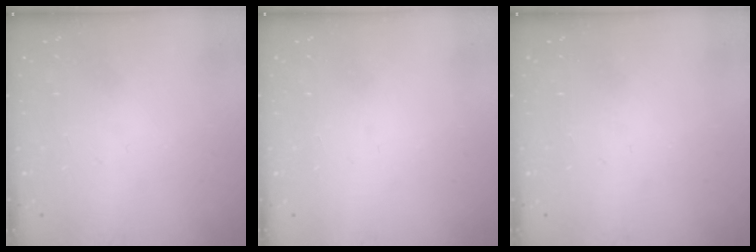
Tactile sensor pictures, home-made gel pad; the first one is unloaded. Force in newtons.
{"total": 1.5, "press": 1.5, "slide": 0.1}
{"total": 0.0}